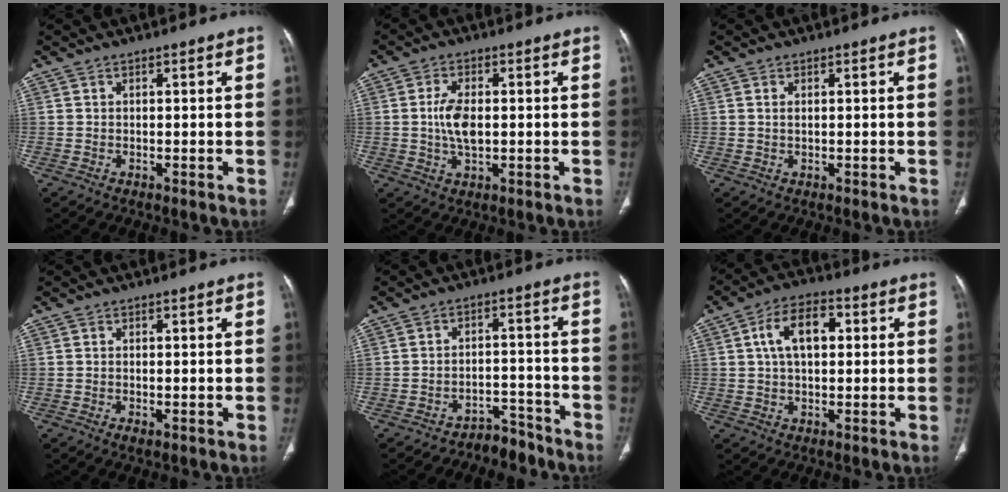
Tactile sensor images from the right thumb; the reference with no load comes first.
{"total": 5.7, "force": [0.1, 2.9, 4.9], "torque": [-0.100, 0.001, 0.002]}
{"total": 0.7, "force": [0.3, 0.3, 0.6], "torque": [-0.017, 0.004, 0.008]}
{"total": 1.4, "force": [-0.5, 0.7, 1.1], "torque": [-0.024, -0.004, -0.007]}
{"total": 5.5, "force": [-4.9, 2.5, 0.6], "torque": [0.004, 0.058, -0.073]}
{"total": 9.0, "force": [1.9, 5.3, 7.1], "torque": [-0.118, 0.018, 0.029]}